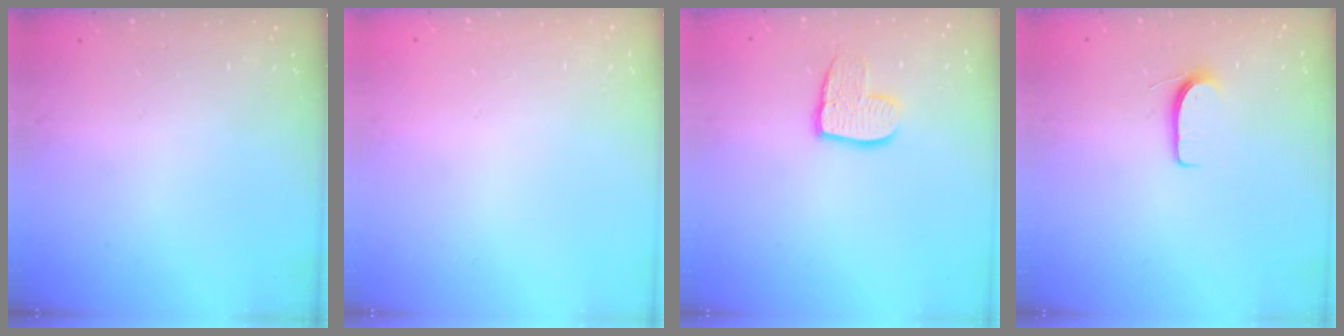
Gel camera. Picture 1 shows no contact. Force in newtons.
{"total": 0.0}
{"total": 9.2, "press": 9.2, "slide": 0.6}
{"total": 5.8, "press": 5.8, "slide": 0.6}